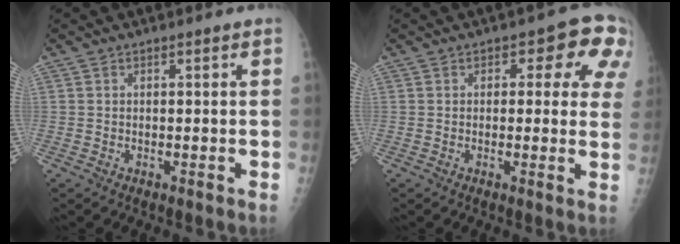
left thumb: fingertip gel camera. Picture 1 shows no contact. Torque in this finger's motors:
{"motor_torque": [0.87, 0.66, 0.09, 0.10, 0.07]}